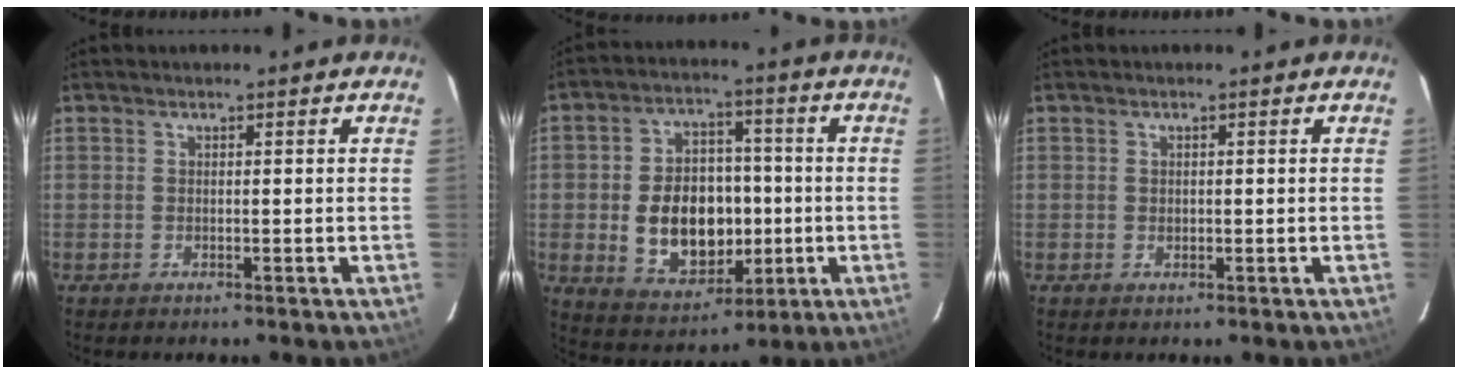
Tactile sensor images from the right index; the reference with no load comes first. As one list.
[{"total": 14.7, "force": [-2.0, 10.5, 10.0], "torque": [-0.209, 0.018, -0.008]}, {"total": 0.8, "force": [0.0, 0.7, 0.2], "torque": [-0.001, 0.001, 0.001]}]